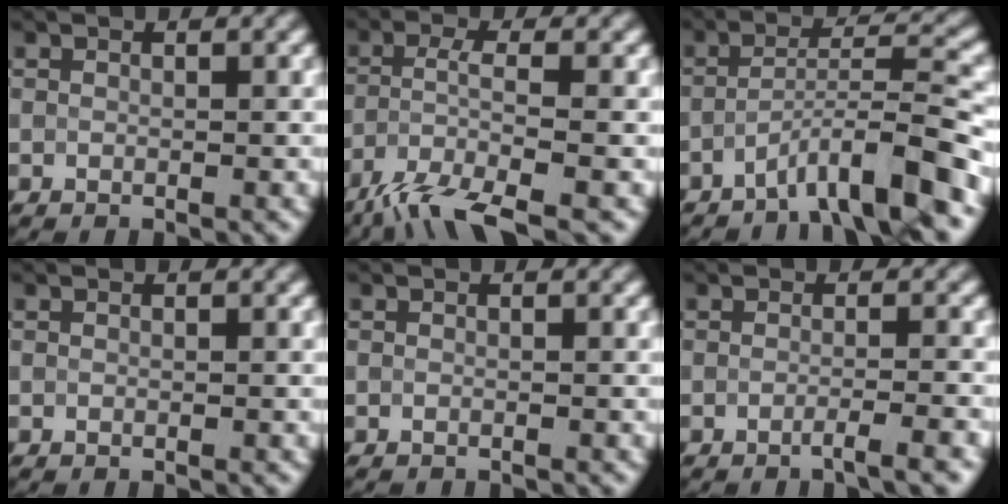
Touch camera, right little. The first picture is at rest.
{"total": 6.4, "force": [-4.4, 1.1, 4.5], "torque": [-0.082, -0.007, -0.092]}
{"total": 7.3, "force": [-4.8, 0.8, 5.4], "torque": [-0.084, 0.016, -0.086]}
{"total": 0.0}
{"total": 0.6, "force": [-0.6, 0.0, -0.1], "torque": [0.002, -0.006, -0.011]}
{"total": 2.6, "force": [-1.6, 0.5, 2.0], "torque": [-0.019, 0.001, -0.039]}